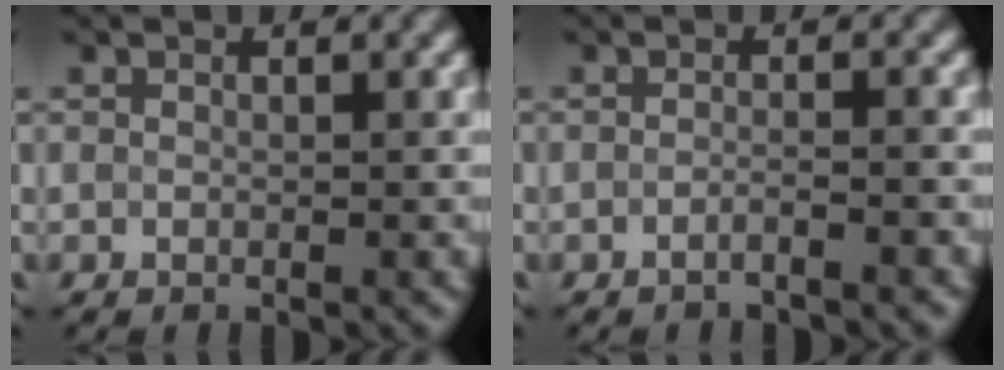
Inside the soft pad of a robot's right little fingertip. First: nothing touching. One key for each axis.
{"total": 1.6, "fx": -1.6, "fy": -0.1, "fz": 0.1, "tx": 0.005, "ty": -0.001, "tz": -0.031}